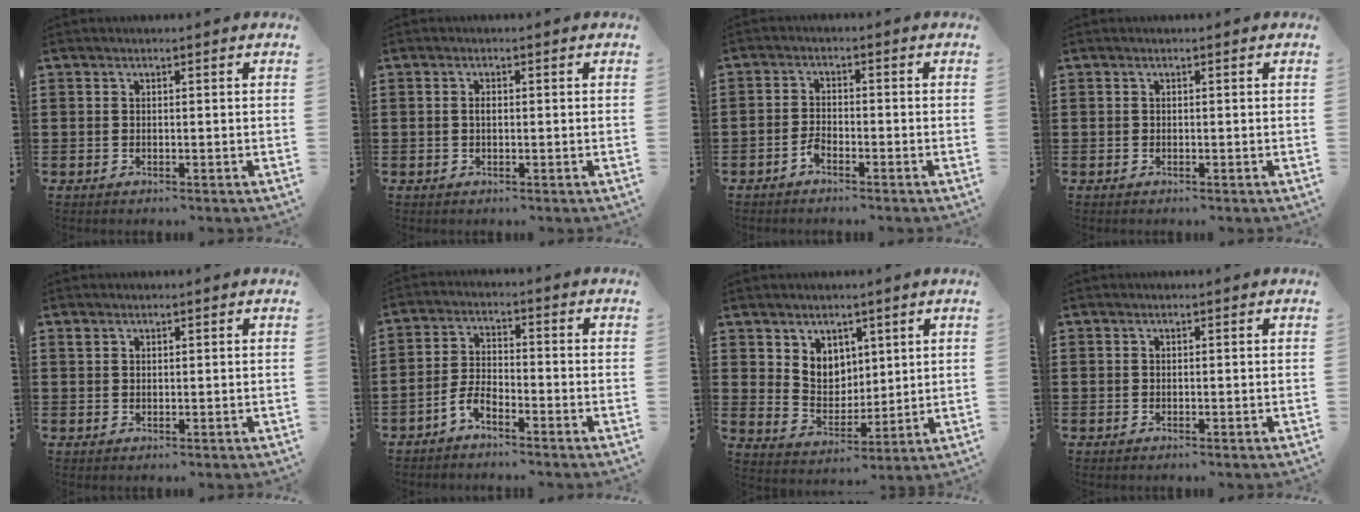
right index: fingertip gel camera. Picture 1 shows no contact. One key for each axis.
{"total": 1.1, "fx": 0.0, "fy": 0.5, "fz": 1.0, "tx": -0.021, "ty": 0.002, "tz": -0.001}
{"total": 2.3, "fx": -1.9, "fy": 0.7, "fz": 1.2, "tx": -0.032, "ty": 0.000, "tz": -0.040}
{"total": 0.0}
{"total": 1.0, "fx": 0.7, "fy": 0.6, "fz": 0.3, "tx": -0.008, "ty": 0.004, "tz": 0.014}
{"total": 3.9, "fx": -3.2, "fy": 1.0, "fz": 2.0, "tx": -0.059, "ty": 0.000, "tz": -0.069}
{"total": 5.8, "fx": 3.7, "fy": 4.4, "fz": 0.6, "tx": -0.031, "ty": -0.006, "tz": 0.068}
{"total": 0.0}